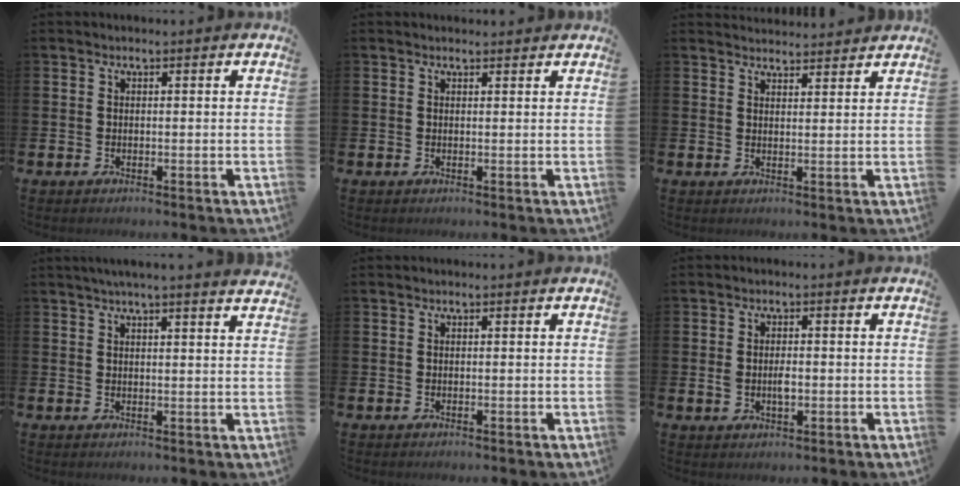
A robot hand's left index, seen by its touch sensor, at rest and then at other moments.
{"total": 0.7, "force": [0.6, 0.2, 0.1], "torque": [0.010, -0.004, 0.009]}
{"total": 2.9, "force": [2.8, 0.4, -0.1], "torque": [0.001, -0.017, 0.051]}
{"total": 3.2, "force": [3.1, -0.6, 0.8], "torque": [-0.019, -0.013, 0.055]}
{"total": 0.0}
{"total": 2.5, "force": [-0.1, 1.5, 2.0], "torque": [-0.025, -0.002, -0.006]}